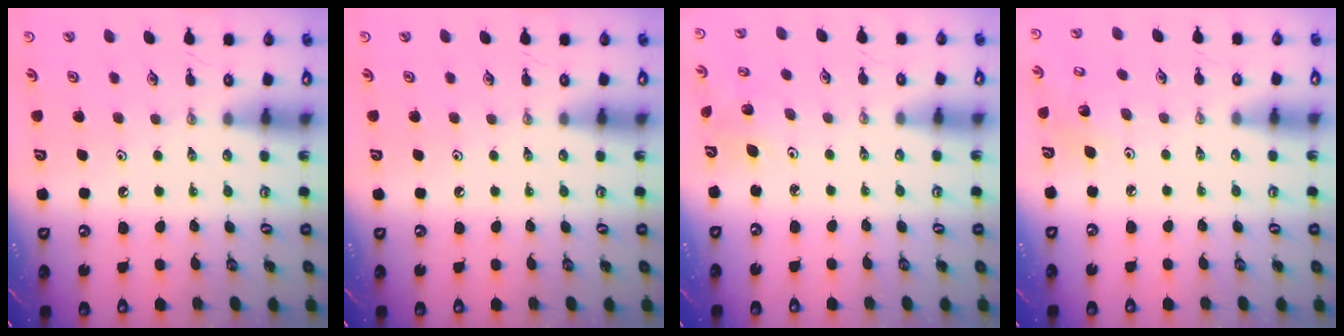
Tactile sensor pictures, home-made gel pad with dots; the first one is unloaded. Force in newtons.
{"total": 0.0}
{"total": 3.5, "press": 3.5, "slide": 0.3}
{"total": 5.1, "press": 4.7, "slide": 2.1}